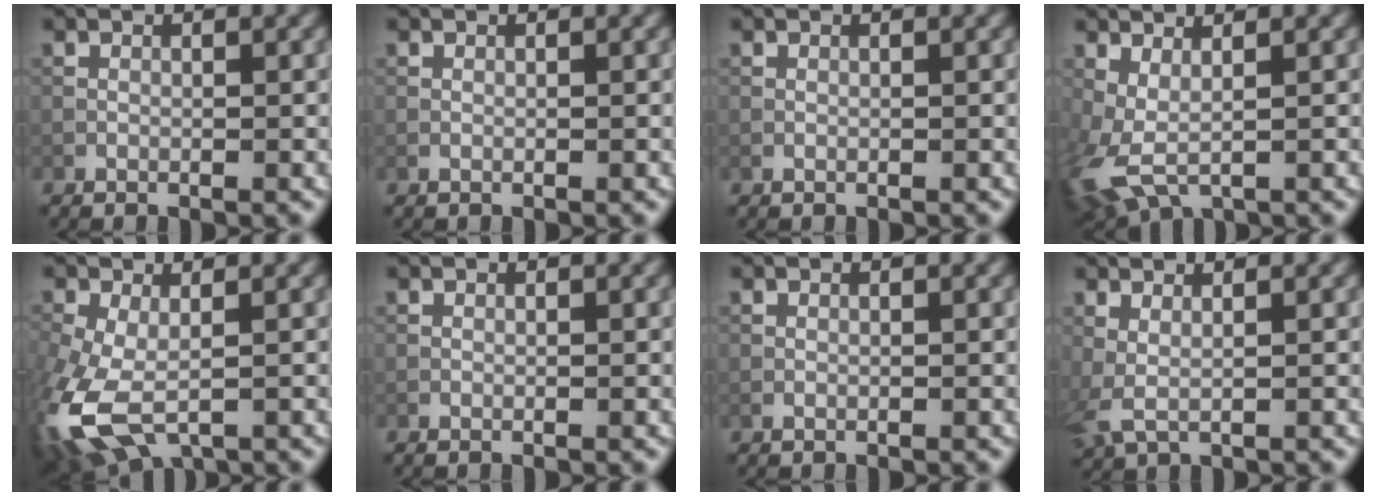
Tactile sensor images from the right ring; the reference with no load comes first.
{"total": 0.0}
{"total": 0.0}
{"total": 4.7, "force": [-0.5, 2.0, 4.2], "torque": [-0.102, -0.012, -0.004]}
{"total": 9.5, "force": [-3.6, 4.9, 7.3], "torque": [-0.198, -0.040, -0.059]}
{"total": 0.0}
{"total": 0.0}
{"total": 1.9, "force": [0.9, 0.6, 1.6], "torque": [-0.036, -0.001, 0.017]}